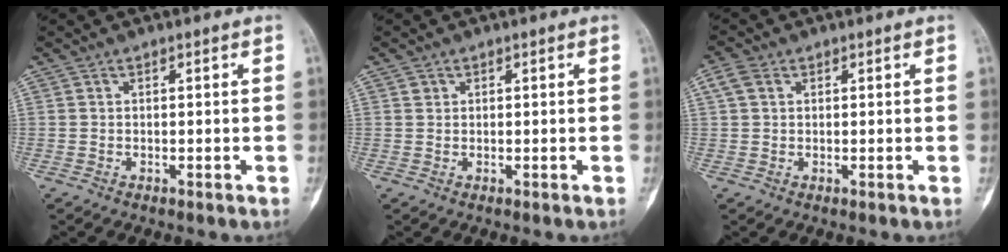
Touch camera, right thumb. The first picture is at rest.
{"total": 0.8, "force": [0.4, 0.7, 0.1], "torque": [0.007, 0.000, 0.007]}
{"total": 2.8, "force": [1.1, 2.1, 1.6], "torque": [-0.035, 0.010, 0.022]}